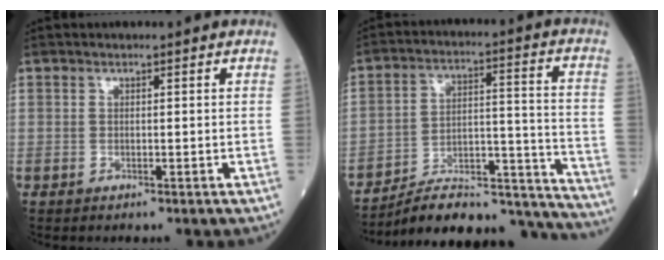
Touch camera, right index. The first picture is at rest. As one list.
[{"total": 21.3, "force": [-20.4, 2.8, 5.2], "torque": [-0.041, 0.047, -0.297]}]